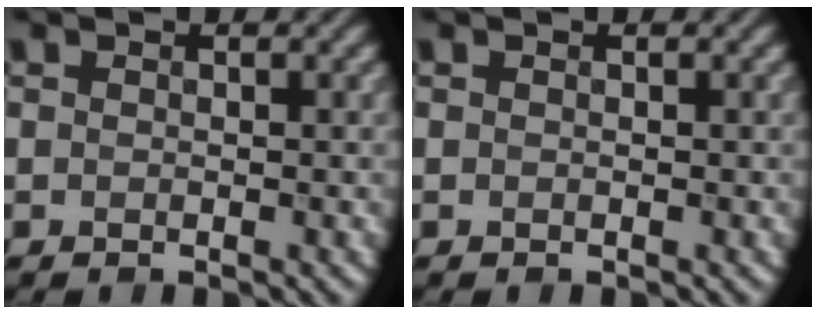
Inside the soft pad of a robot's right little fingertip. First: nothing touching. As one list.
[{"total": 0.0}]